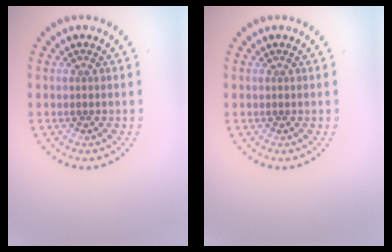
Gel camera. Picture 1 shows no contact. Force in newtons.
{"total": 0.0}